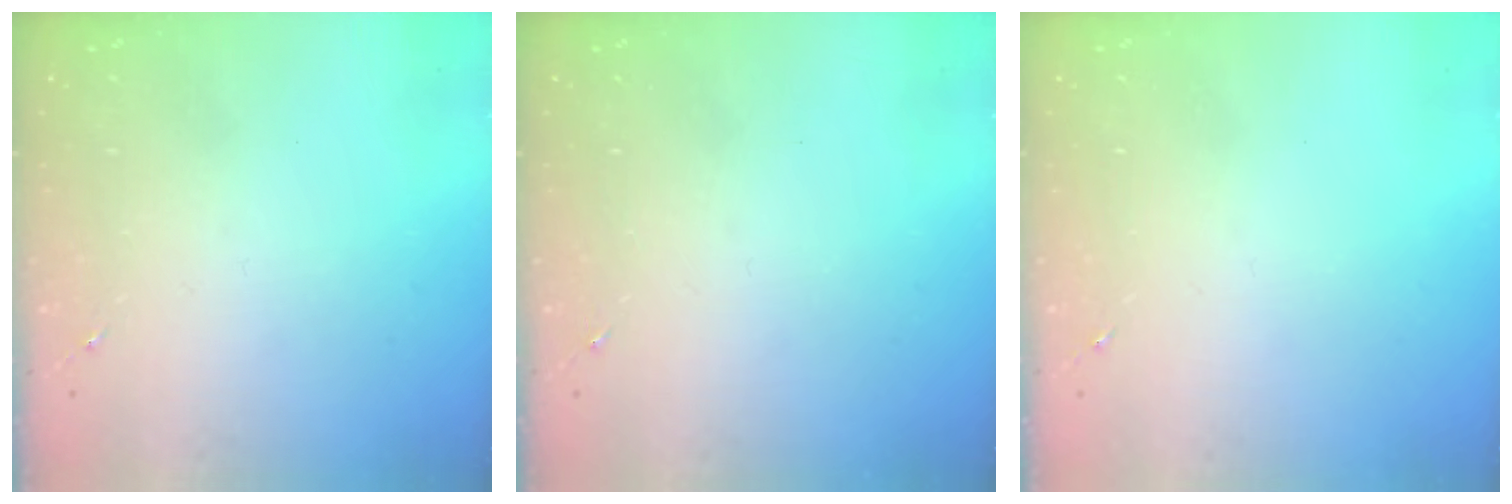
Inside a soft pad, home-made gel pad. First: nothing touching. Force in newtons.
{"total": 0.0}
{"total": 0.0}